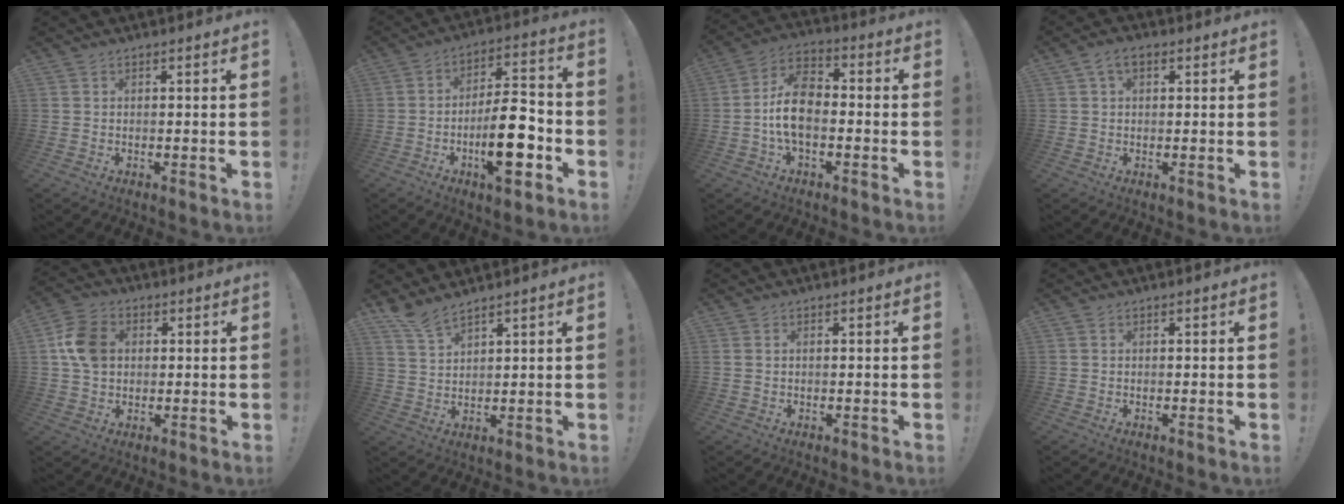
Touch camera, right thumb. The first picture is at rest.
{"total": 16.3, "force": [-5.6, 5.8, 14.2], "torque": [-0.231, 0.021, -0.094]}
{"total": 11.9, "force": [-2.3, 7.1, 9.3], "torque": [-0.169, 0.010, -0.043]}
{"total": 4.1, "force": [1.5, 2.4, 3.0], "torque": [-0.055, 0.007, 0.028]}
{"total": 10.2, "force": [1.7, 8.0, 6.1], "torque": [-0.104, 0.013, 0.036]}
{"total": 5.6, "force": [5.0, 0.7, 2.4], "torque": [-0.045, -0.033, 0.092]}
{"total": 0.7, "force": [0.4, 0.5, 0.3], "torque": [-0.013, 0.004, 0.009]}
{"total": 0.0}